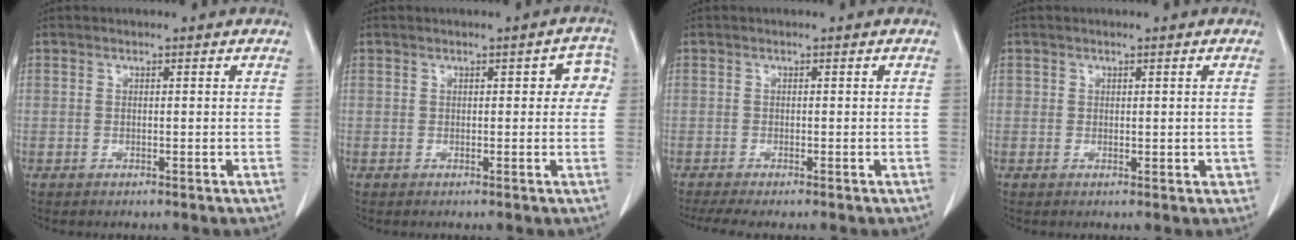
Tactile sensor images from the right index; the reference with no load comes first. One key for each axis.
{"total": 3.7, "fx": 0.6, "fy": 1.9, "fz": 3.1, "tx": -0.021, "ty": 0.022, "tz": 0.003}
{"total": 4.1, "fx": -3.4, "fy": 0.3, "fz": 2.3, "tx": -0.033, "ty": -0.010, "tz": -0.054}
{"total": 1.5, "fx": 0.0, "fy": 1.2, "fz": 0.8, "tx": -0.001, "ty": 0.003, "tz": 0.002}